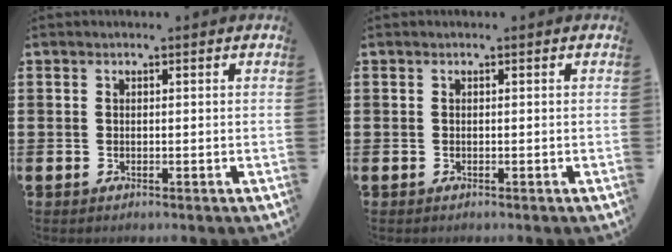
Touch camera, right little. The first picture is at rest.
{"total": 0.0}